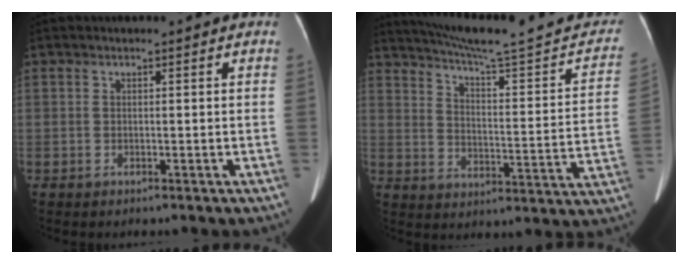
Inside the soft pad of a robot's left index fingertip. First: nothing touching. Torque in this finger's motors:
{"motor_torque": [0.78, -1.34, 0.00, 0.04]}